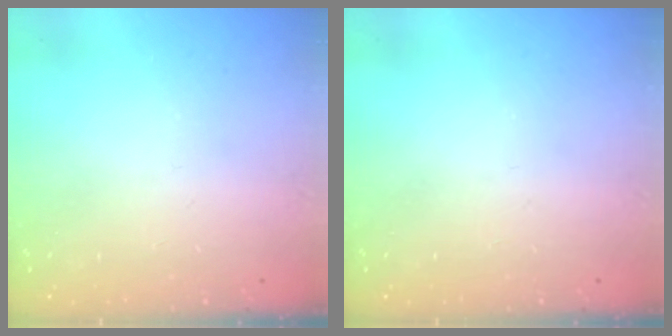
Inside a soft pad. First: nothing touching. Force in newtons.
{"total": 0.0}